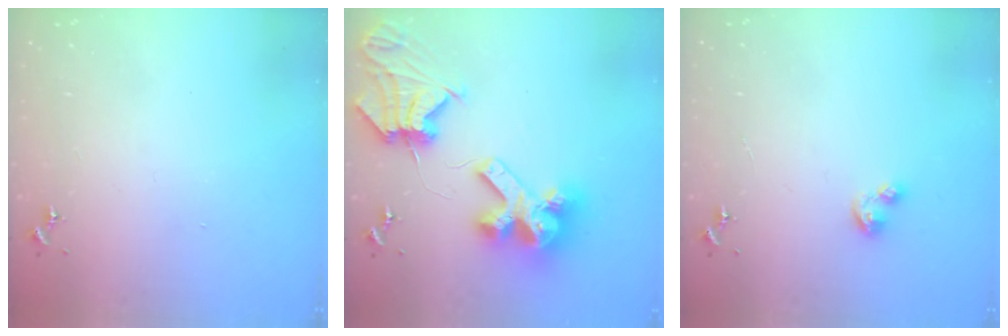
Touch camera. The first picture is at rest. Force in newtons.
{"total": 18.6, "press": 18.5, "slide": 2.3}
{"total": 4.8, "press": 4.8, "slide": 0.4}